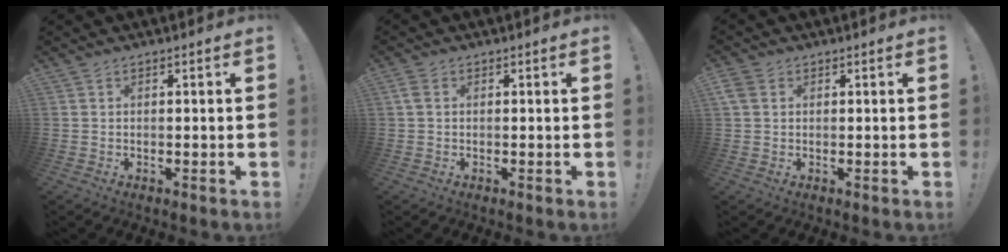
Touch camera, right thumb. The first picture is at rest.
{"total": 2.3, "force": [0.6, 1.5, 1.6], "torque": [-0.026, 0.004, 0.011]}
{"total": 4.1, "force": [1.4, 3.2, 2.1], "torque": [-0.034, 0.002, 0.030]}